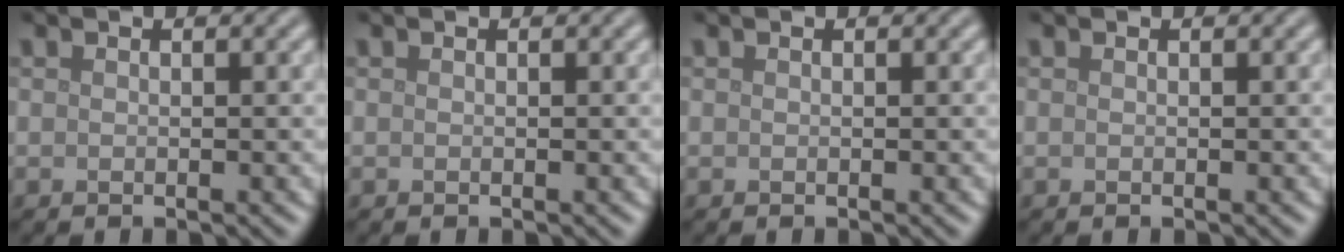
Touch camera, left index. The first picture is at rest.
{"total": 0.0}
{"total": 0.0}
{"total": 0.0}